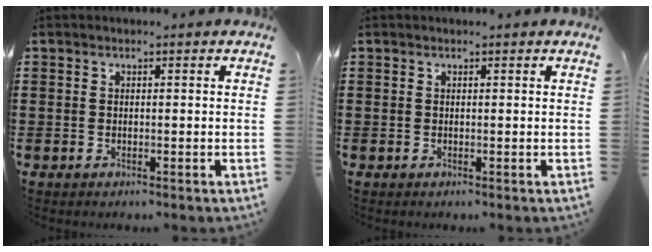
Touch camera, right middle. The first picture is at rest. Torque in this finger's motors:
{"motor_torque": [0.05, 0.04, 0.00, 0.00]}